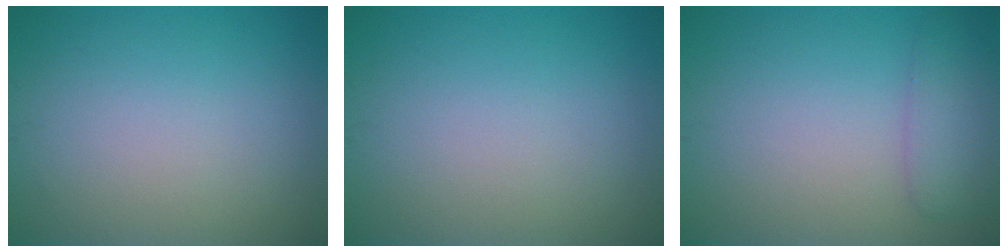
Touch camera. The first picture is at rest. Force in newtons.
{"total": 0.0}
{"total": 2.3, "press": 2.3, "slide": 0.1}